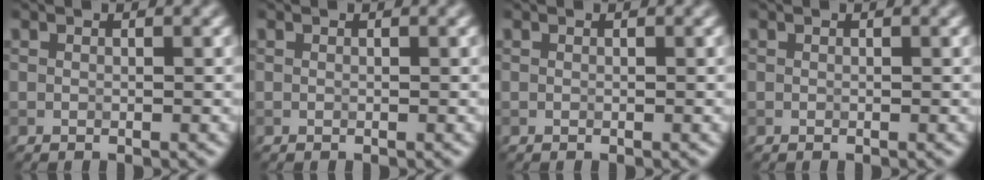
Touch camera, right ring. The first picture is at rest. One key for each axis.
{"total": 0.0}
{"total": 0.0}
{"total": 0.0}